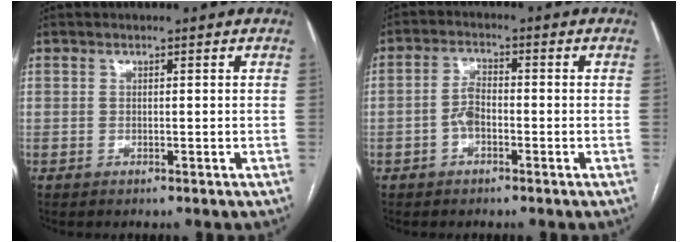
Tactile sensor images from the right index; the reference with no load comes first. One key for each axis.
{"total": 3.5, "fx": -1.3, "fy": 1.7, "fz": 2.8, "tx": -0.056, "ty": 0.009, "tz": -0.026}